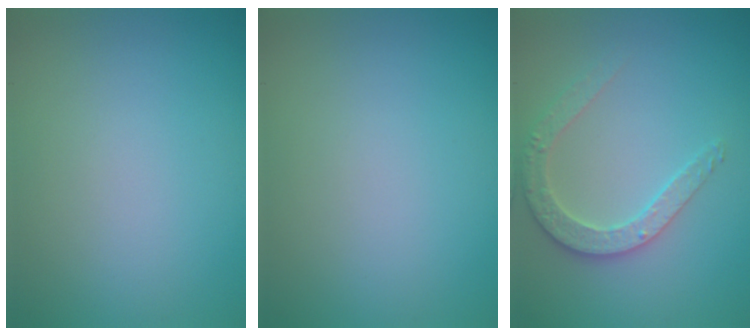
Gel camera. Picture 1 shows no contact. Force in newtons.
{"total": 0.0}
{"total": 2.7, "press": 2.7, "slide": 0.3}